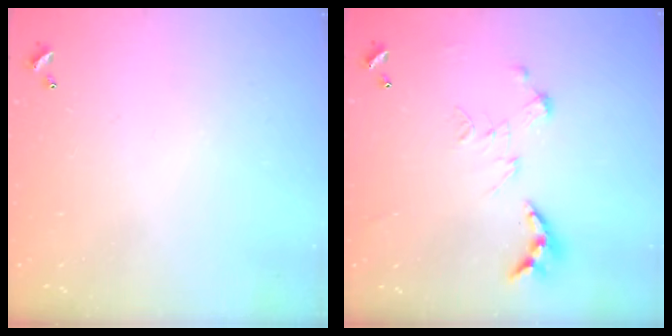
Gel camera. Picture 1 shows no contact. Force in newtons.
{"total": 0.8, "press": 0.8, "slide": 0.3}